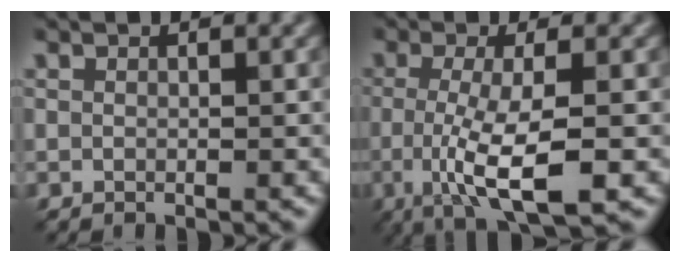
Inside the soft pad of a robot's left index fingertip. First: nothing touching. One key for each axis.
{"total": 6.7, "fx": -1.6, "fy": 1.6, "fz": 6.3, "tx": -0.117, "ty": -0.011, "tz": -0.026}